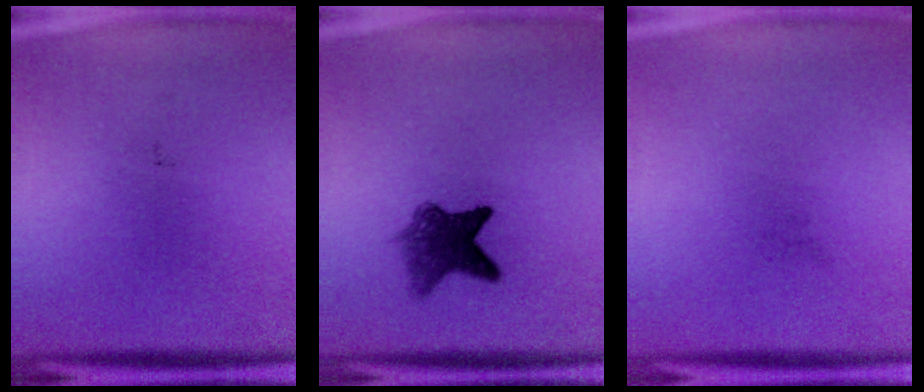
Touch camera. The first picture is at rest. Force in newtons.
{"total": 6.1}
{"total": 0.0}